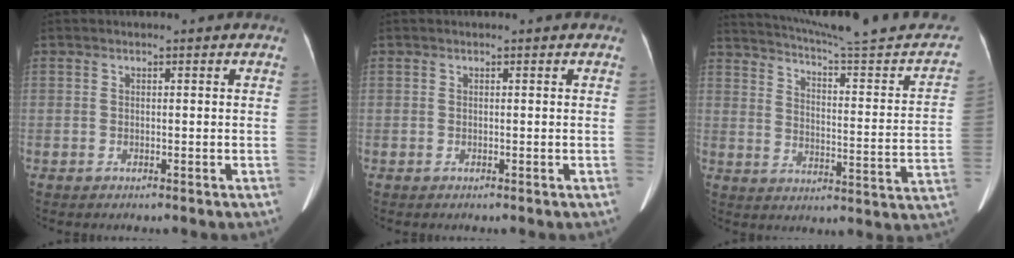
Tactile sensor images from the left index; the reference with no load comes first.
{"total": 0.0}
{"total": 23.7, "force": [21.7, 0.7, 9.5], "torque": [-0.135, -0.050, 0.283]}